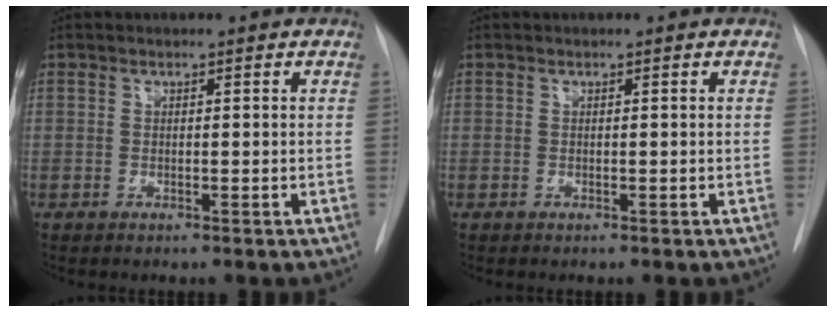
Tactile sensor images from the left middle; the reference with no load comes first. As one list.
[{"total": 0.0}]